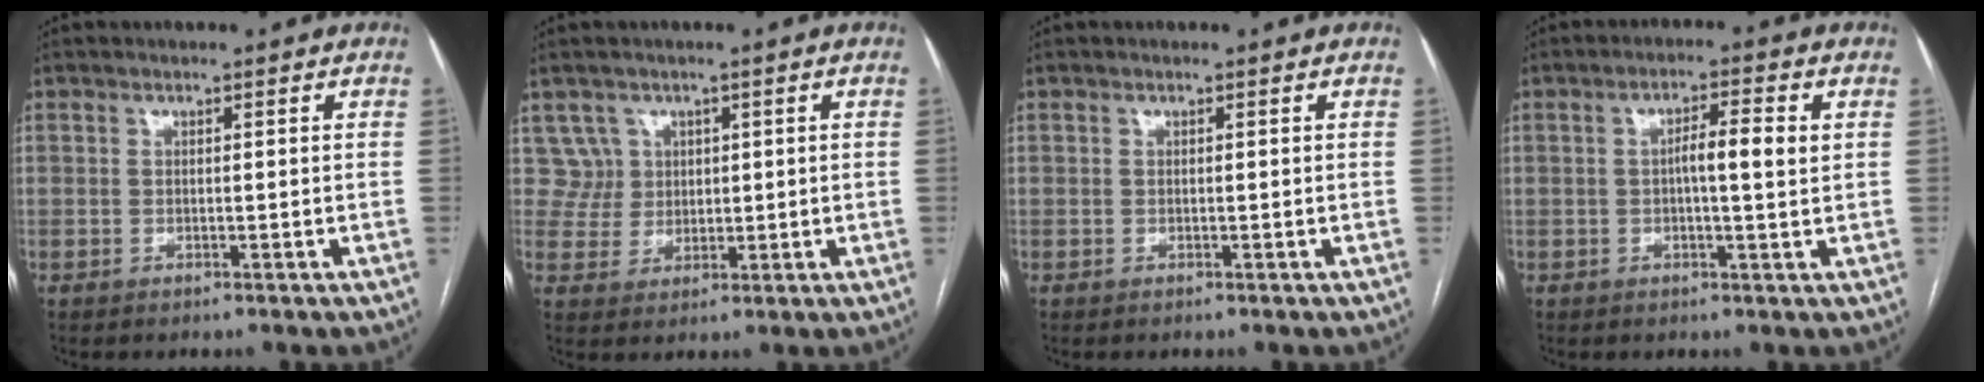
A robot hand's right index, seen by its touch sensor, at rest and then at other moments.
{"total": 4.8, "force": [2.2, 4.2, -0.5], "torque": [0.021, 0.010, 0.044]}
{"total": 0.0}
{"total": 5.0, "force": [0.7, 0.5, 4.9], "torque": [-0.083, 0.007, 0.009]}